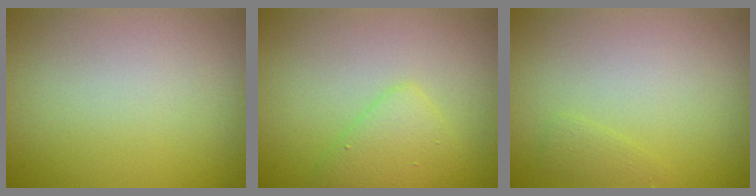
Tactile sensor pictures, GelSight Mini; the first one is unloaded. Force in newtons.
{"total": 2.9, "press": 2.9, "slide": 0.1}
{"total": 0.8, "press": 0.8, "slide": 0.1}